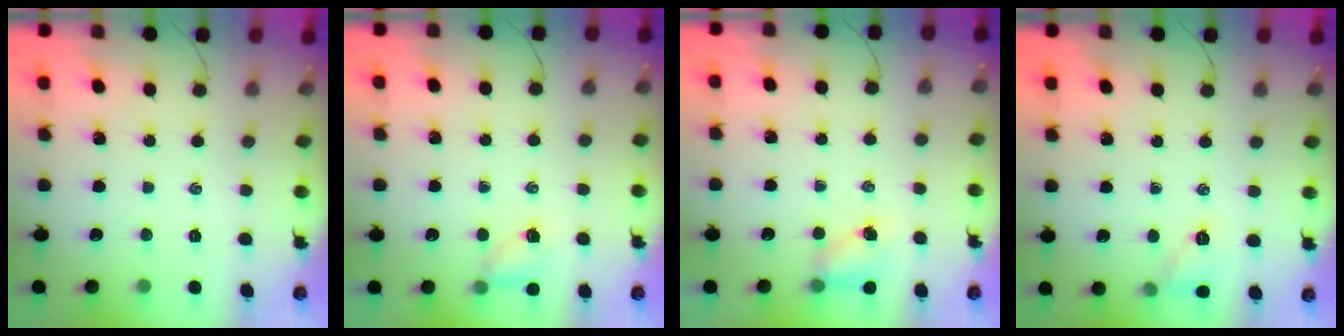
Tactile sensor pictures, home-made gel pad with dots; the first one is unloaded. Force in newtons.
{"total": 5.9, "press": 5.7, "slide": 1.6}
{"total": 4.6, "press": 4.6, "slide": 0.7}
{"total": 6.8, "press": 6.7, "slide": 1.1}